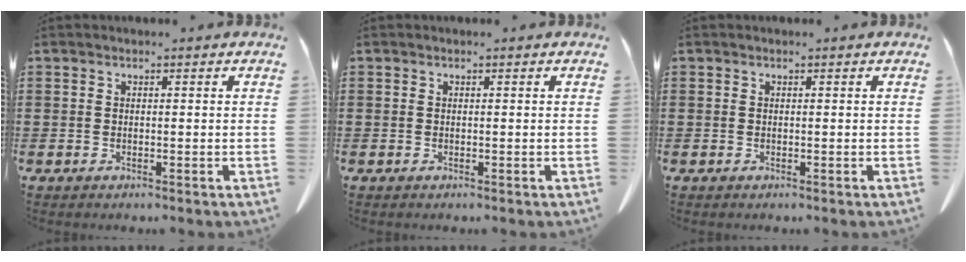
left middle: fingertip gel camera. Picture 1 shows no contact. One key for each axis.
{"total": 0.0}
{"total": 0.0}